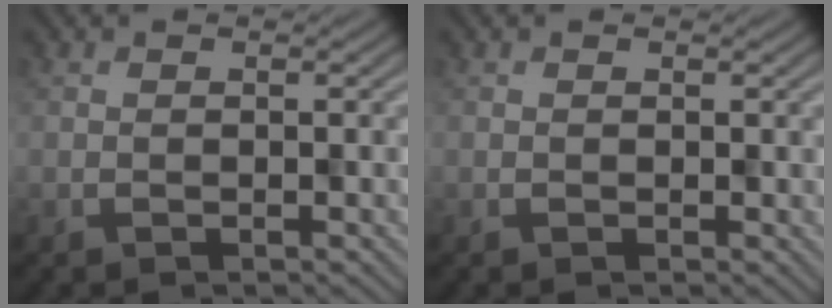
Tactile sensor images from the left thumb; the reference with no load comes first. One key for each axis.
{"total": 0.0}